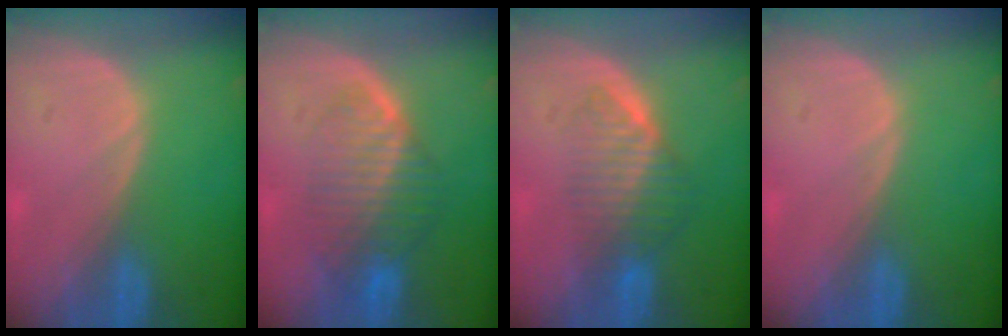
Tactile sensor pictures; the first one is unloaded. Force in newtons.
{"total": 8.1, "press": 7.2, "slide": 3.8}
{"total": 6.5, "press": 5.8, "slide": 2.9}
{"total": 0.0}